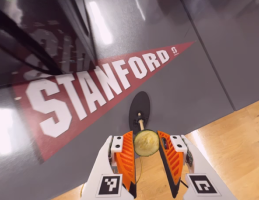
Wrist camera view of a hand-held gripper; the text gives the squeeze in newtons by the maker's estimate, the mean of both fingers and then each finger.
{"total": 4.4, "left": 3.9, "right": 5.0}